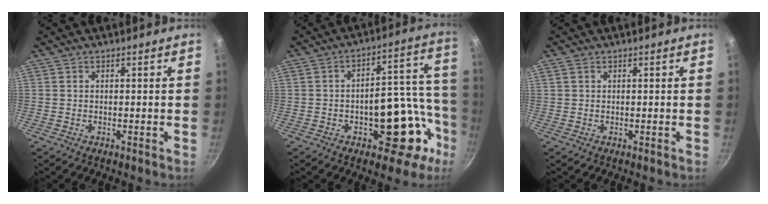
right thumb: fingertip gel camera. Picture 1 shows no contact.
{"total": 17.0, "force": [-6.0, 9.5, 12.7], "torque": [-0.093, 0.066, -0.070]}
{"total": 0.7, "force": [0.3, 0.5, 0.3], "torque": [-0.005, 0.002, 0.005]}